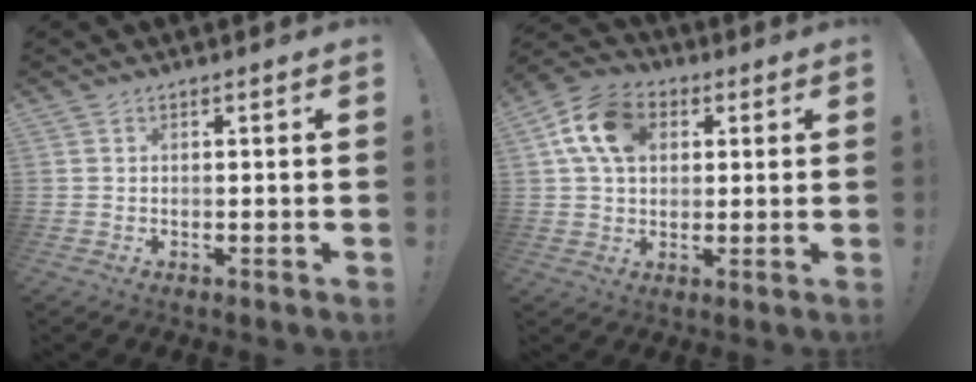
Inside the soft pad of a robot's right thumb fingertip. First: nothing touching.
{"total": 13.4, "force": [4.1, 9.6, 8.4], "torque": [-0.148, 0.008, 0.080]}